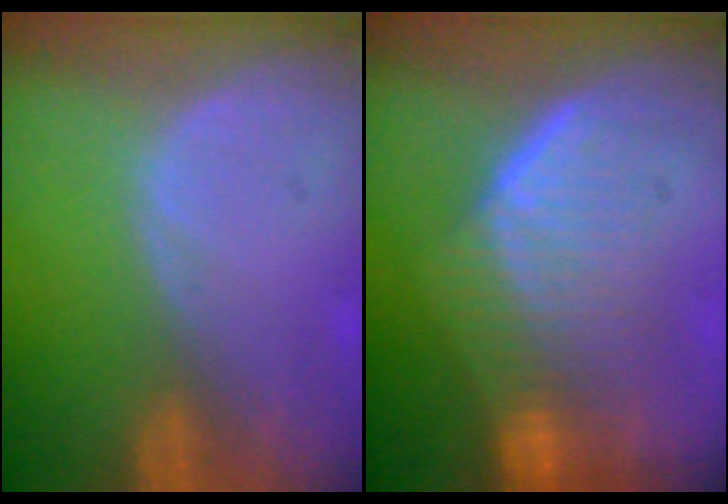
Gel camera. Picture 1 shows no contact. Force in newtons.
{"total": 7.5, "press": 7.5, "slide": 0.4}